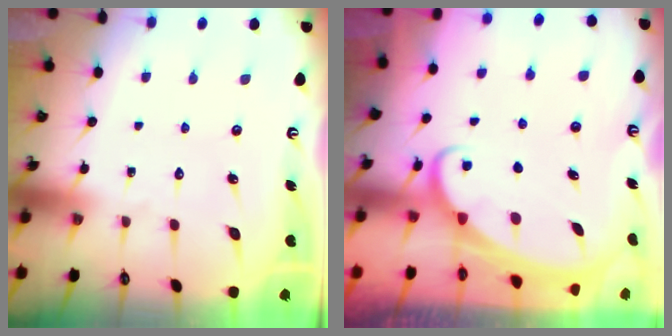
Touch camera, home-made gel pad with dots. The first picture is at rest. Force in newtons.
{"total": 2.2, "press": 2.2, "slide": 0.3}